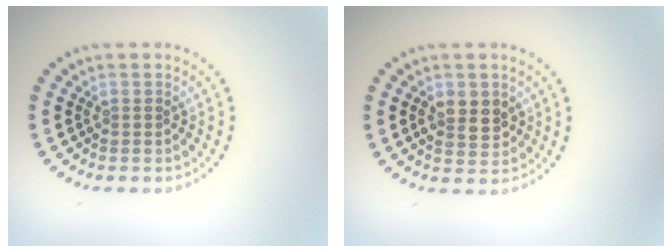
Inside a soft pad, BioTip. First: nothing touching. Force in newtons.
{"total": 2.7, "press": 2.7, "slide": 0.4}